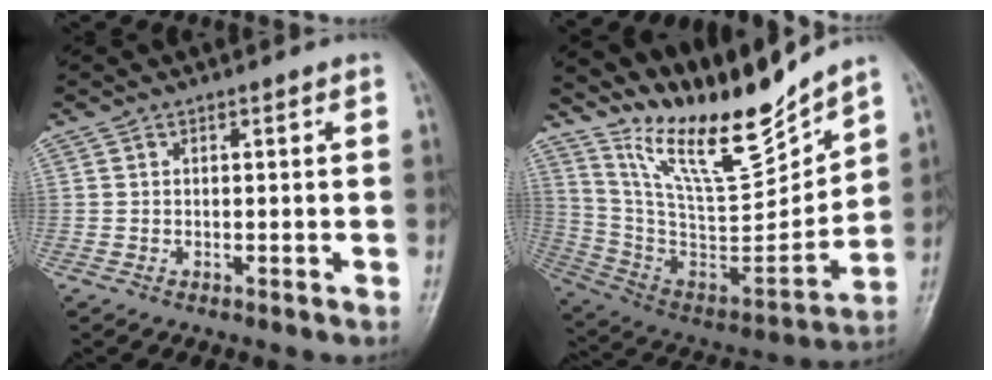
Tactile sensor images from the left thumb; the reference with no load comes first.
{"total": 20.3, "force": [16.7, 4.2, 10.8], "torque": [-0.141, -0.107, 0.308]}